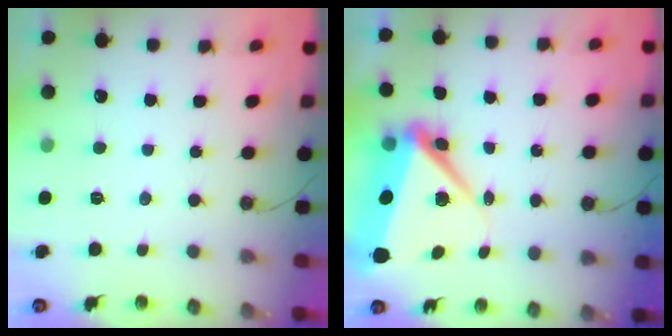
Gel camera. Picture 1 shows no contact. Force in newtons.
{"total": 10.6, "press": 10.5, "slide": 1.7}